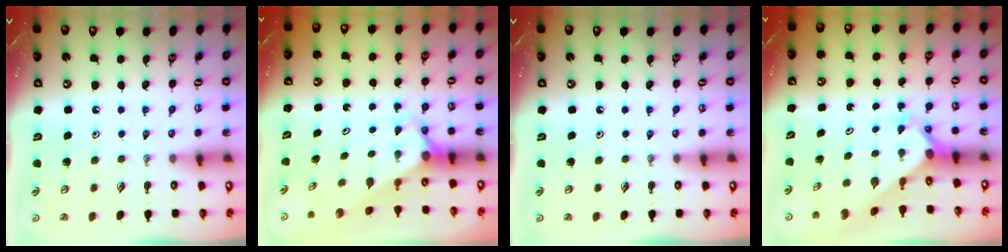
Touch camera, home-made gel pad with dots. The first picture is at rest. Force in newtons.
{"total": 2.6, "press": 2.6, "slide": 0.0}
{"total": 0.0}
{"total": 2.3, "press": 2.3, "slide": 0.1}